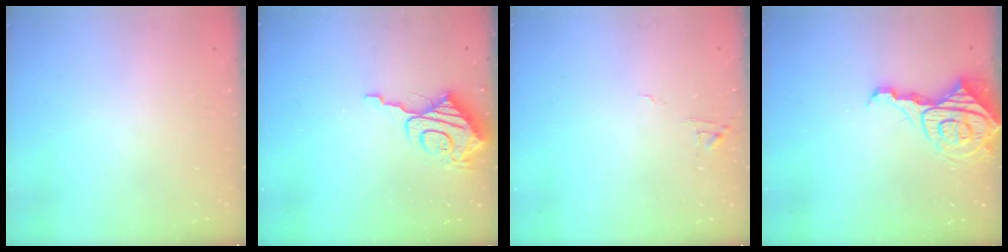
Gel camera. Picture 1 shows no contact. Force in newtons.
{"total": 10.4, "press": 10.4, "slide": 1.2}
{"total": 4.9, "press": 4.9, "slide": 0.5}
{"total": 10.1, "press": 10.0, "slide": 0.9}